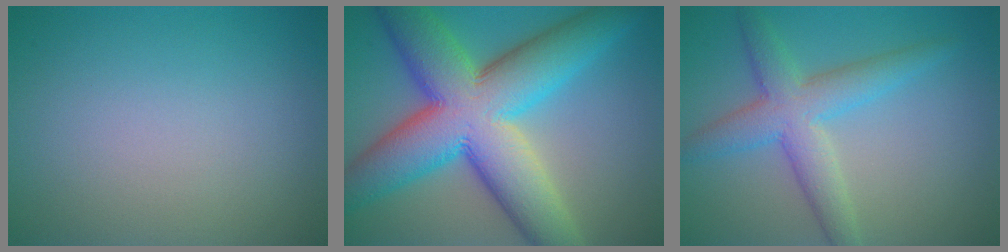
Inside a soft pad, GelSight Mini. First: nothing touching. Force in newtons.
{"total": 14.3, "press": 14.3, "slide": 0.3}
{"total": 4.9, "press": 4.9, "slide": 0.1}